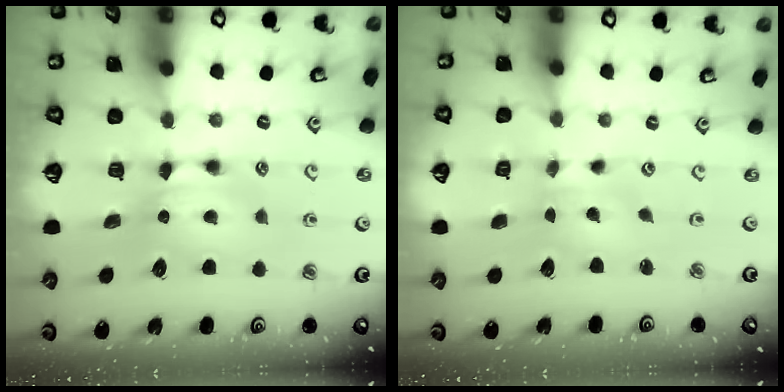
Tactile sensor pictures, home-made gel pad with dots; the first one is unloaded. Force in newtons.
{"total": 1.3, "press": 0.6, "slide": 1.2}